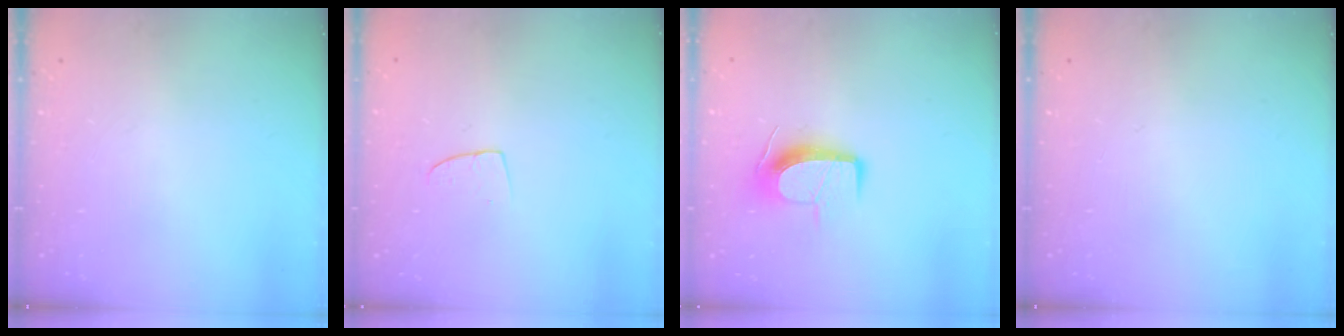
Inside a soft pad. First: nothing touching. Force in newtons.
{"total": 5.2, "press": 5.2, "slide": 0.4}
{"total": 10.3, "press": 10.3, "slide": 0.6}
{"total": 0.0}